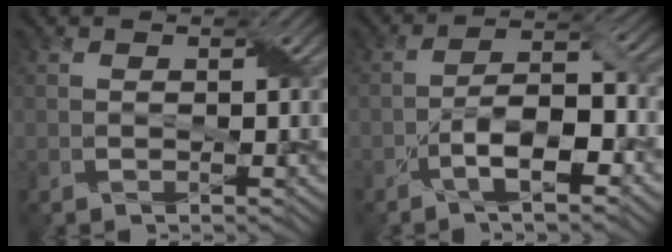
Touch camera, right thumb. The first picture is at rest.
{"total": 7.9, "force": [-3.7, 2.6, 6.4], "torque": [-0.107, 0.013, -0.071]}